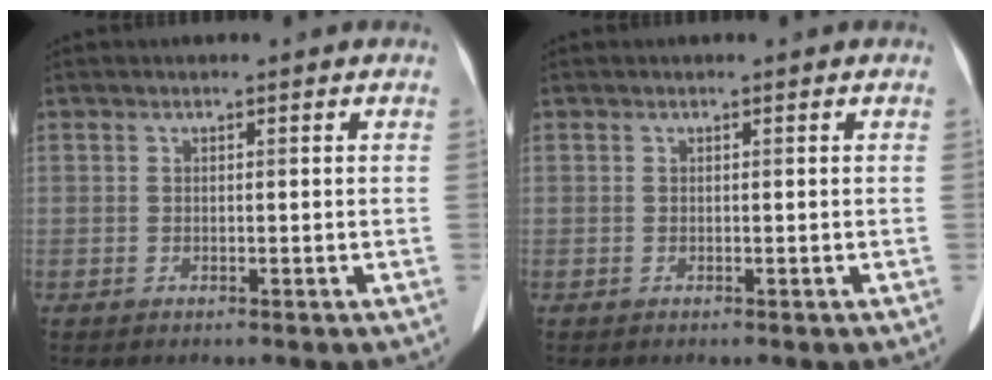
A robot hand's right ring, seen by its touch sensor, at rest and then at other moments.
{"total": 0.0}